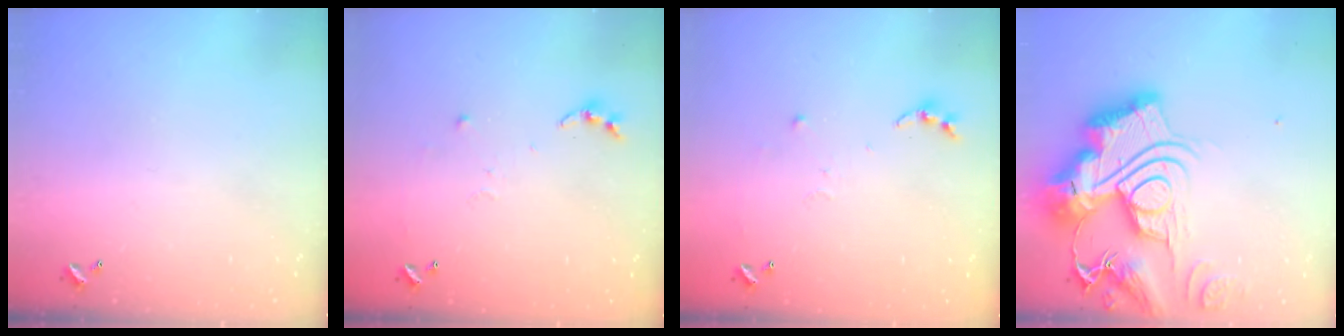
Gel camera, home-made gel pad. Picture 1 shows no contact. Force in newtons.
{"total": 6.1, "press": 6.1, "slide": 0.7}
{"total": 6.1, "press": 6.1, "slide": 0.7}
{"total": 0.6, "press": 0.6, "slide": 0.0}